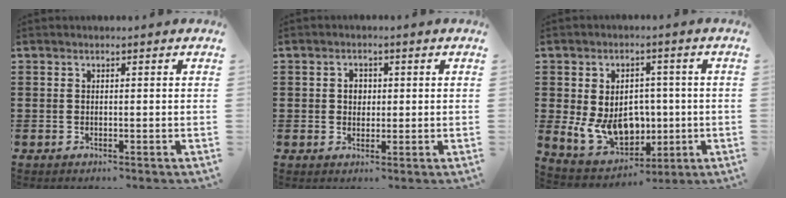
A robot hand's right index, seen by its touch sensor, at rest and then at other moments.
{"total": 2.1, "force": [0.3, 1.7, 1.2], "torque": [-0.028, 0.009, 0.003]}
{"total": 9.3, "force": [-0.9, 7.3, 5.7], "torque": [-0.106, 0.010, -0.011]}